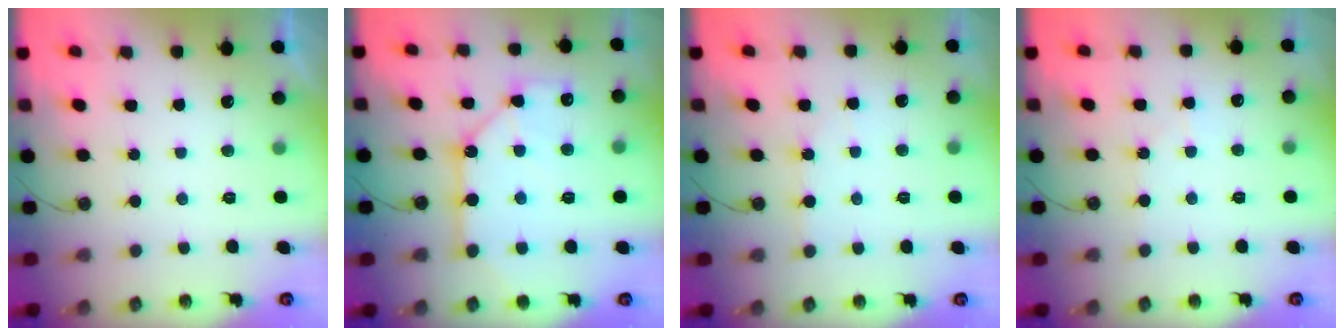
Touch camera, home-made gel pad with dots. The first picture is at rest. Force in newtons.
{"total": 11.2, "press": 11.2, "slide": 0.7}
{"total": 3.0, "press": 3.0, "slide": 0.4}
{"total": 4.6, "press": 4.6, "slide": 0.6}